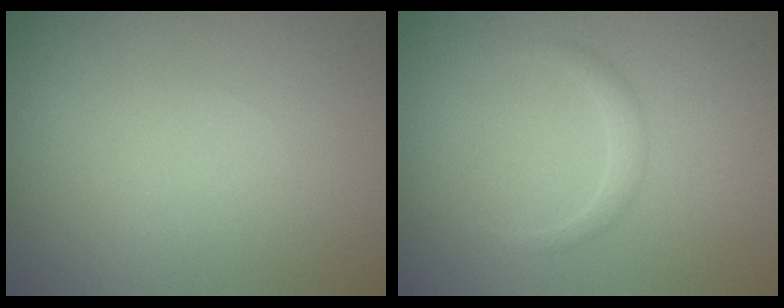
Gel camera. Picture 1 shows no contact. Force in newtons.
{"total": 1.1, "press": 1.1, "slide": 0.1}